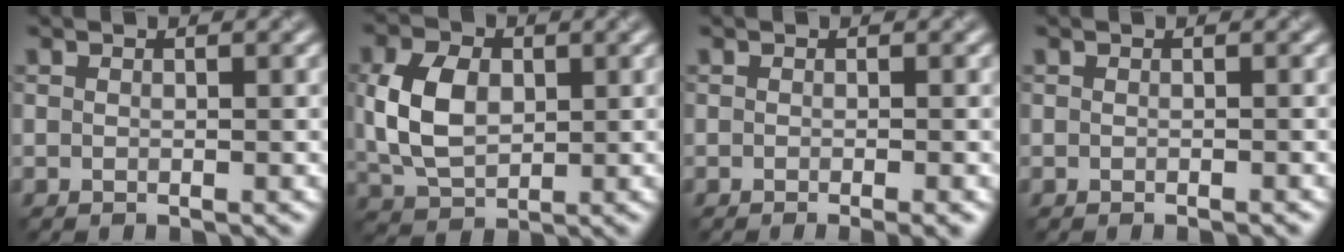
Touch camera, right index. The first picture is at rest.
{"total": 5.7, "force": [0.3, 4.0, 4.1], "torque": [-0.099, 0.014, 0.015]}
{"total": 2.3, "force": [-0.7, 0.8, 2.1], "torque": [-0.009, 0.005, -0.008]}
{"total": 0.7, "force": [-0.3, 0.3, 0.5], "torque": [0.000, 0.005, -0.006]}